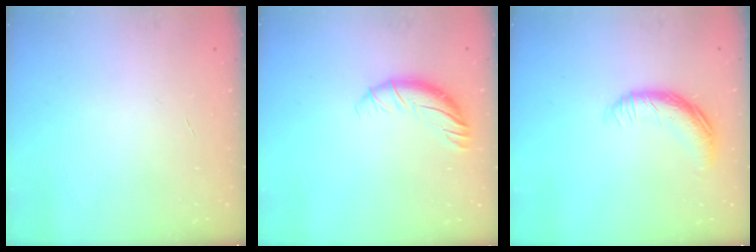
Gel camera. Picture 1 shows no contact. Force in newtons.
{"total": 8.5, "press": 8.5, "slide": 0.6}
{"total": 11.5, "press": 11.5, "slide": 0.5}